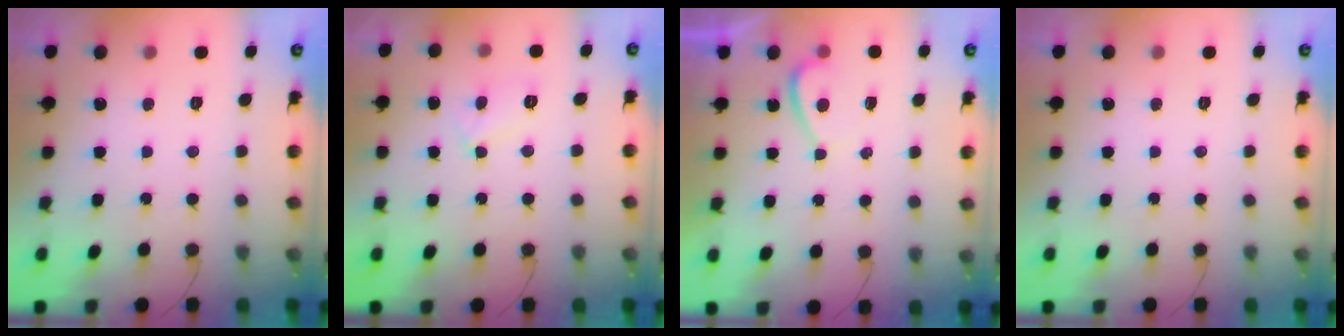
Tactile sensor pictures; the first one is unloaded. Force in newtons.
{"total": 5.6, "press": 5.5, "slide": 0.6}
{"total": 0.7, "press": 0.5, "slide": 0.5}
{"total": 0.0}